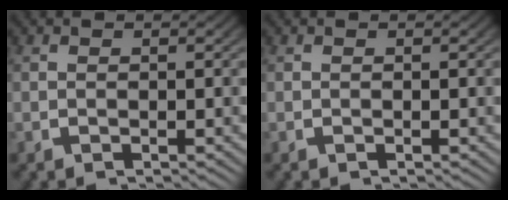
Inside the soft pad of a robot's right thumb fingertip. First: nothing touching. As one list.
[{"total": 0.0}]